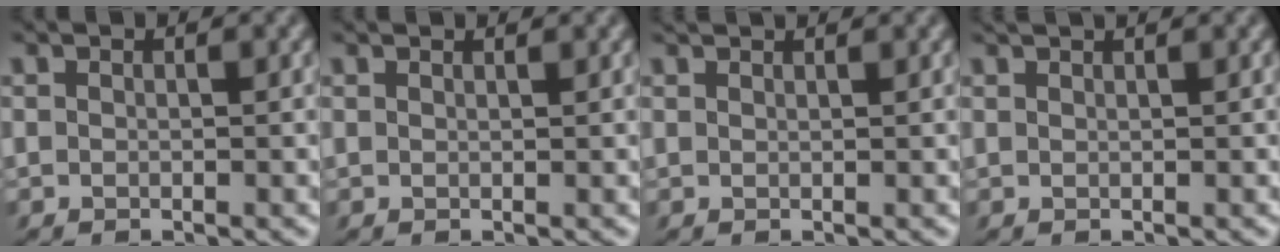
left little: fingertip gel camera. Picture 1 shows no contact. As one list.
[{"total": 0.7, "force": [0.7, -0.3, 0.0], "torque": [-0.002, 0.003, 0.016]}, {"total": 1.3, "force": [1.3, -0.1, 0.2], "torque": [-0.008, 0.010, 0.028]}, {"total": 1.5, "force": [1.4, -0.1, 0.5], "torque": [-0.013, 0.011, 0.032]}]